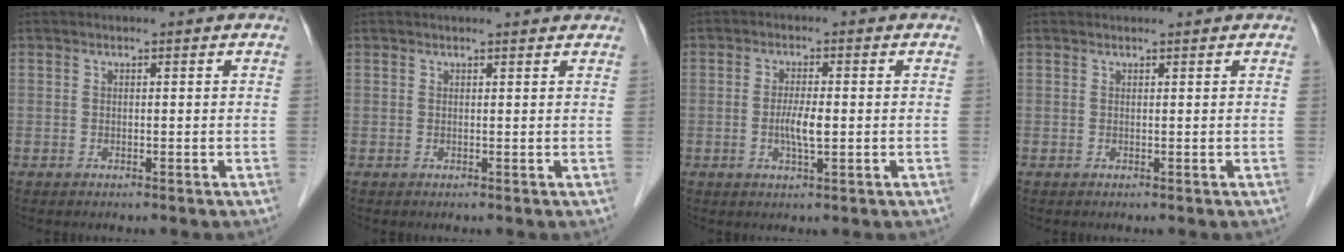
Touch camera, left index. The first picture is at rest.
{"total": 3.8, "force": [3.6, 0.3, 1.0], "torque": [-0.016, 0.014, 0.035]}
{"total": 3.5, "force": [-0.7, 0.5, 3.4], "torque": [-0.072, -0.007, -0.011]}
{"total": 1.4, "force": [1.4, 0.2, 0.2], "torque": [-0.008, 0.019, 0.021]}